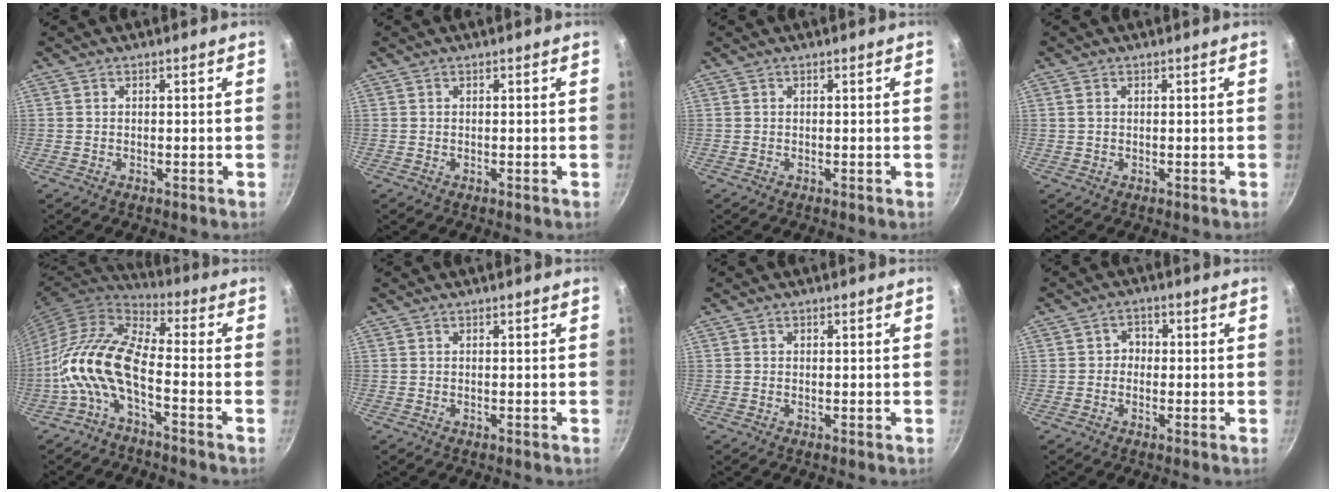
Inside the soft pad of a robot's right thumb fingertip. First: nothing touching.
{"total": 0.0}
{"total": 0.0}
{"total": 1.1, "force": [0.2, 0.7, 0.8], "torque": [-0.017, 0.000, 0.004]}
{"total": 12.8, "force": [-4.6, 4.5, 11.0], "torque": [-0.239, 0.063, -0.104]}
{"total": 0.0}
{"total": 0.0}
{"total": 2.8, "force": [-0.2, 2.4, 1.4], "torque": [0.000, 0.013, -0.014]}